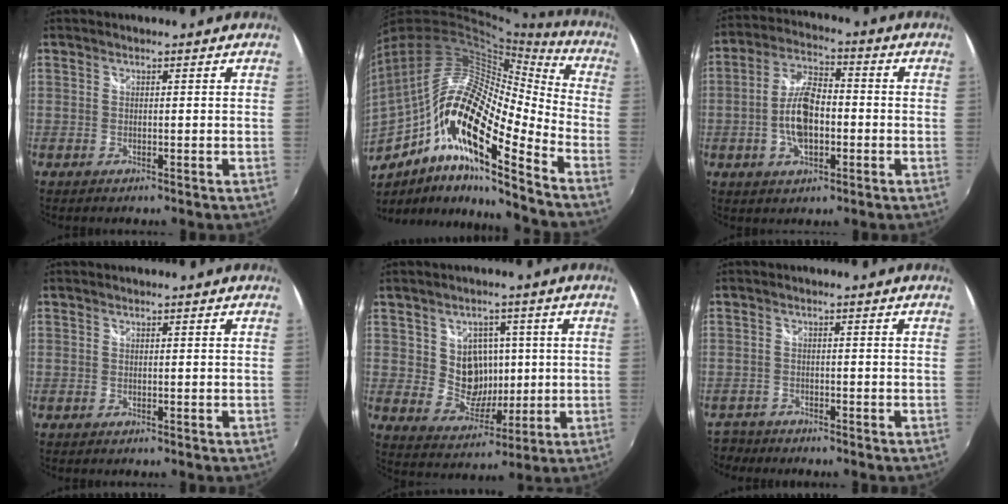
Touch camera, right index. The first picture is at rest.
{"total": 22.7, "force": [-6.8, 6.1, 20.8], "torque": [-0.351, -0.032, -0.140]}
{"total": 10.0, "force": [-2.1, 5.1, 8.4], "torque": [-0.169, 0.011, -0.037]}
{"total": 0.0}
{"total": 8.4, "force": [1.4, 7.6, 3.5], "torque": [-0.065, 0.007, 0.038]}
{"total": 4.6, "force": [-4.0, 2.3, 0.1], "torque": [-0.027, -0.007, -0.082]}